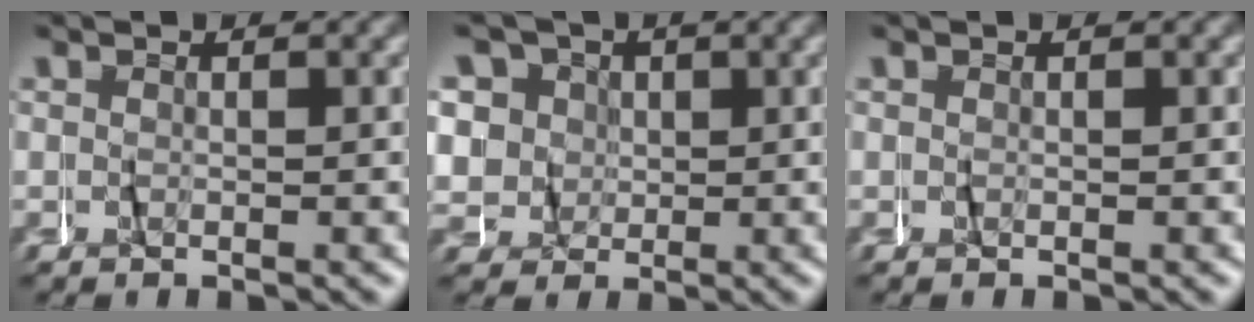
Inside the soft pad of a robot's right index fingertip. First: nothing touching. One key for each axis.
{"total": 11.6, "fx": 1.5, "fy": 10.7, "fz": 4.3, "tx": -0.123, "ty": -0.013, "tz": 0.018}
{"total": 0.0}